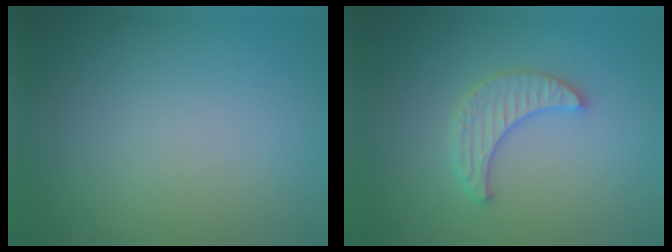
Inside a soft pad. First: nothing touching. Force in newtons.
{"total": 2.9, "press": 2.9, "slide": 0.7}